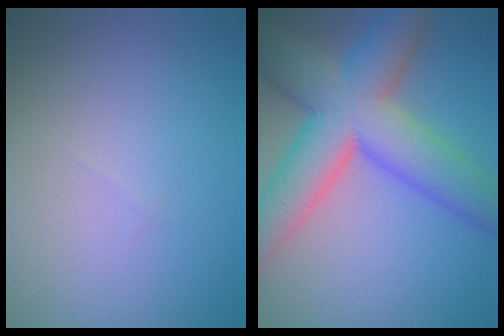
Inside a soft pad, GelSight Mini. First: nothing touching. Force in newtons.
{"total": 11.4, "press": 11.4, "slide": 0.6}